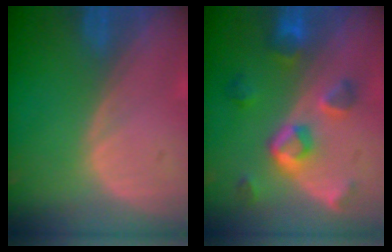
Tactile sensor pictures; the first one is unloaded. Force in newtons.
{"total": 7.8, "press": 7.0, "slide": 3.4}